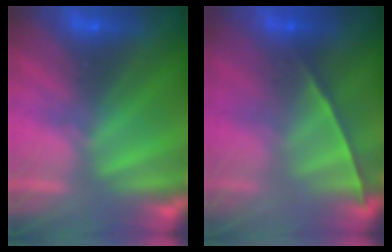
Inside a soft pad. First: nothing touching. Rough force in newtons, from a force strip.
{"total": 1.1}